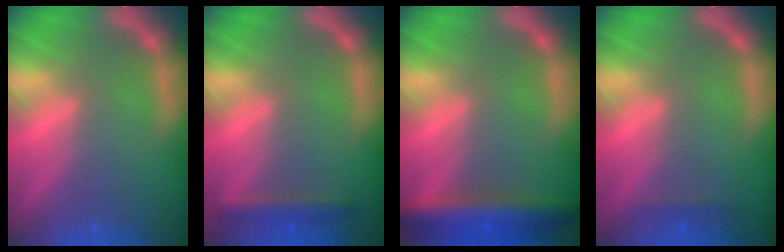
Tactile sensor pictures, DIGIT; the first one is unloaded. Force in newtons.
{"total": 2.4}
{"total": 6.4}
{"total": 0.9}